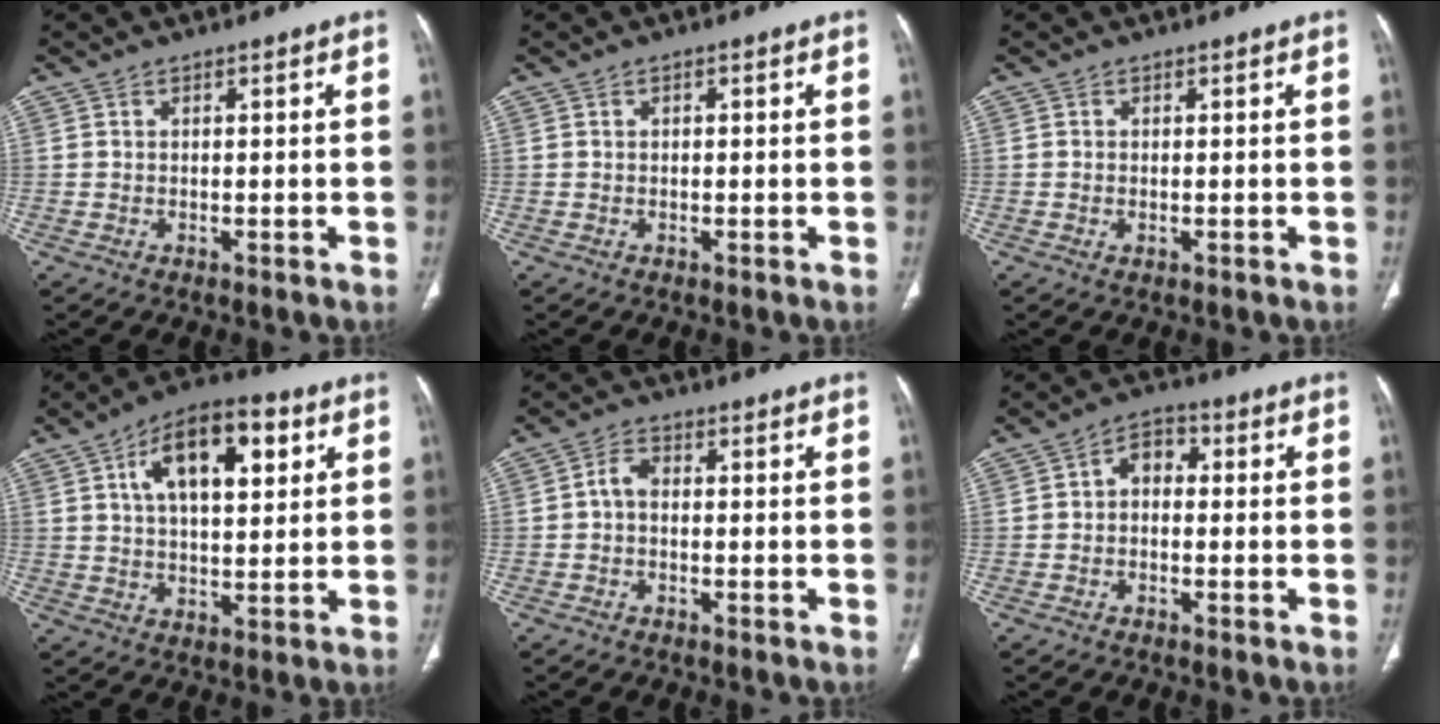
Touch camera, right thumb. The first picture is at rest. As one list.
[{"total": 0.6, "force": [0.2, 0.3, 0.5], "torque": [-0.007, 0.002, 0.003]}, {"total": 0.7, "force": [-0.2, 0.4, 0.5], "torque": [-0.012, -0.001, -0.002]}, {"total": 15.3, "force": [5.6, 7.3, 12.2], "torque": [-0.172, 0.002, 0.087]}, {"total": 2.8, "force": [-0.4, 1.8, 2.1], "torque": [-0.036, 0.011, -0.015]}, {"total": 4.6, "force": [0.0, 3.3, 3.2], "torque": [-0.033, 0.018, -0.013]}]